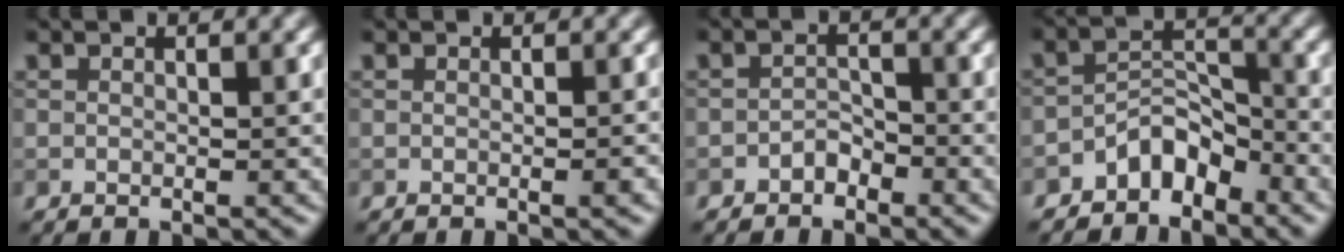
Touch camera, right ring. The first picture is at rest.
{"total": 0.7, "force": [-0.3, 0.1, 0.7], "torque": [-0.009, 0.001, -0.004]}
{"total": 1.4, "force": [-1.1, 0.9, 0.5], "torque": [-0.006, 0.007, -0.020]}
{"total": 3.6, "force": [-2.8, 1.8, 1.5], "torque": [-0.018, 0.017, -0.054]}